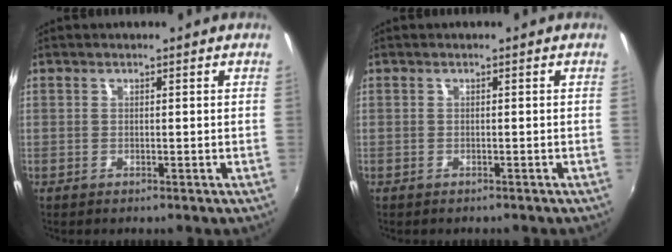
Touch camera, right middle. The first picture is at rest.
{"total": 0.7, "force": [-0.6, 0.3, 0.1], "torque": [-0.006, -0.001, -0.007]}